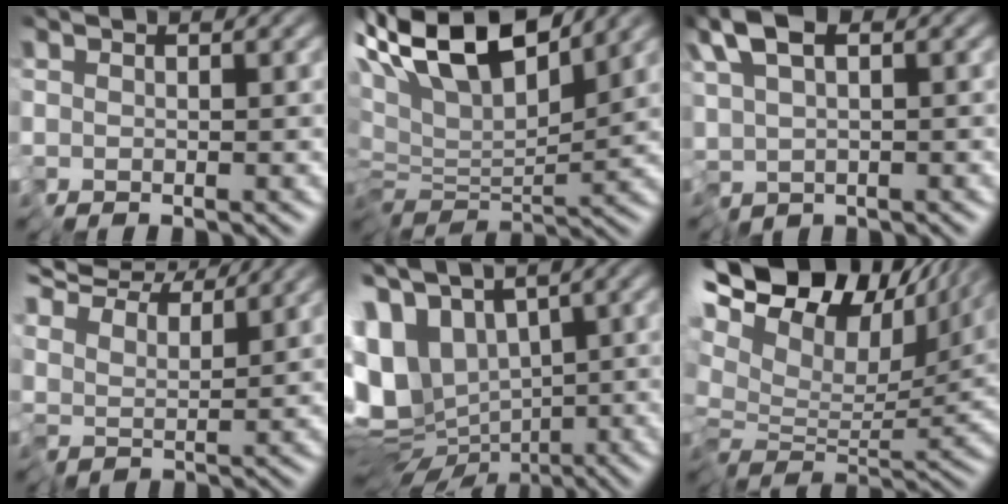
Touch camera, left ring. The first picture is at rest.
{"total": 11.0, "force": [6.4, 3.0, 8.4], "torque": [-0.179, 0.025, 0.115]}
{"total": 4.3, "force": [1.7, 2.3, 3.2], "torque": [-0.081, 0.002, 0.032]}
{"total": 8.7, "force": [8.2, 1.6, 2.5], "torque": [-0.084, 0.013, 0.138]}
{"total": 13.2, "force": [0.4, 9.4, 9.4], "torque": [-0.213, -0.017, 0.045]}
{"total": 13.7, "force": [8.3, 6.7, 8.5], "torque": [-0.177, 0.038, 0.140]}